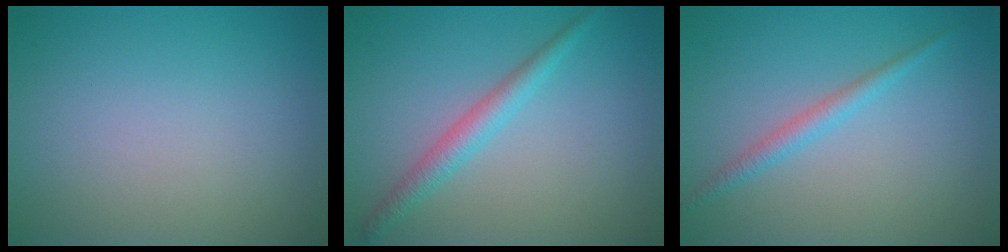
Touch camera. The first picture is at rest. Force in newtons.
{"total": 2.4, "press": 2.4, "slide": 0.0}
{"total": 1.7, "press": 1.7, "slide": 0.1}